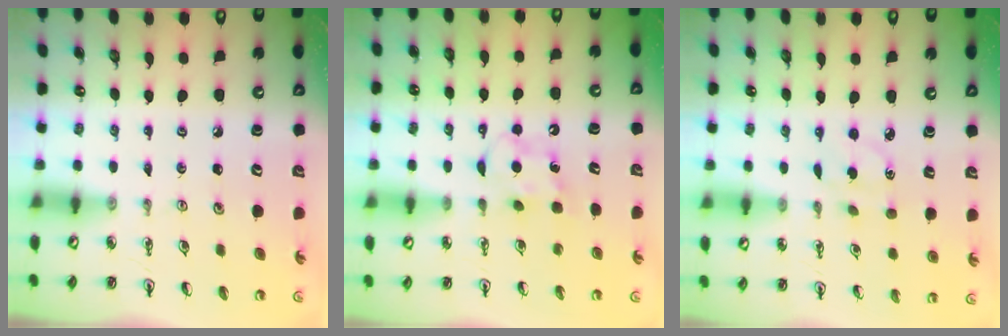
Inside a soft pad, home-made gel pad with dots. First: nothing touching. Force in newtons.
{"total": 5.9, "press": 5.8, "slide": 0.6}
{"total": 3.0, "press": 2.9, "slide": 0.8}